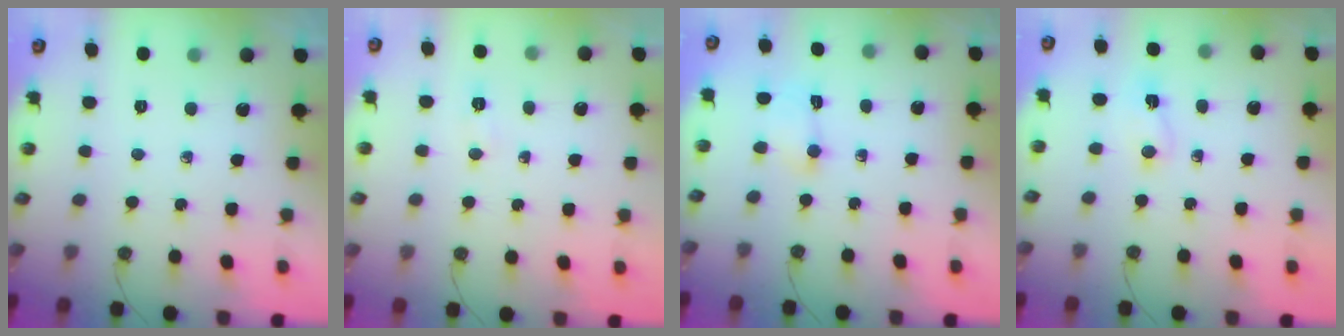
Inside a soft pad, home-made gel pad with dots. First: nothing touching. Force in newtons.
{"total": 4.3, "press": 3.7, "slide": 2.3}
{"total": 3.5, "press": 3.4, "slide": 0.8}
{"total": 11.2, "press": 2.4, "slide": 10.9}